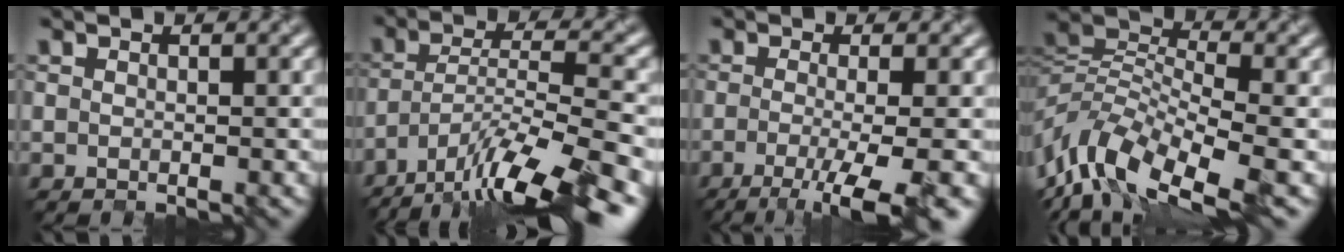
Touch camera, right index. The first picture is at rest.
{"total": 11.8, "force": [-8.3, 2.4, 8.0], "torque": [-0.133, 0.001, -0.146]}
{"total": 7.3, "force": [-3.0, 2.0, 6.4], "torque": [-0.079, -0.015, -0.045]}
{"total": 9.1, "force": [-4.0, 4.3, 7.0], "torque": [-0.134, -0.004, -0.088]}